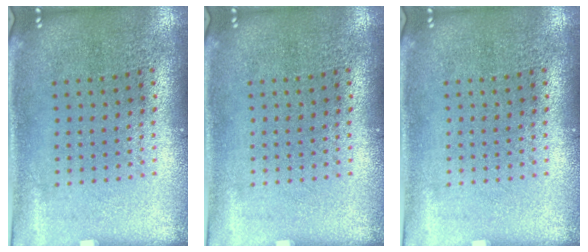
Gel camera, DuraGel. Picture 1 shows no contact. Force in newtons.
{"total": 0.0}
{"total": 0.0}